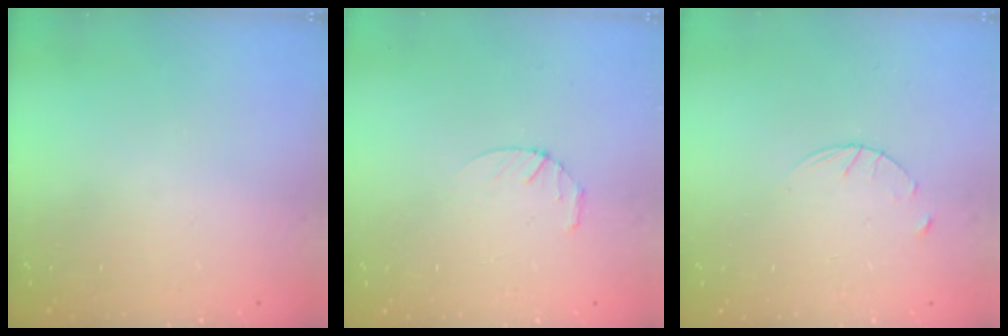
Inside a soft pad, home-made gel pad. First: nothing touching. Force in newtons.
{"total": 2.8, "press": 2.8, "slide": 0.4}
{"total": 3.6, "press": 3.5, "slide": 0.4}